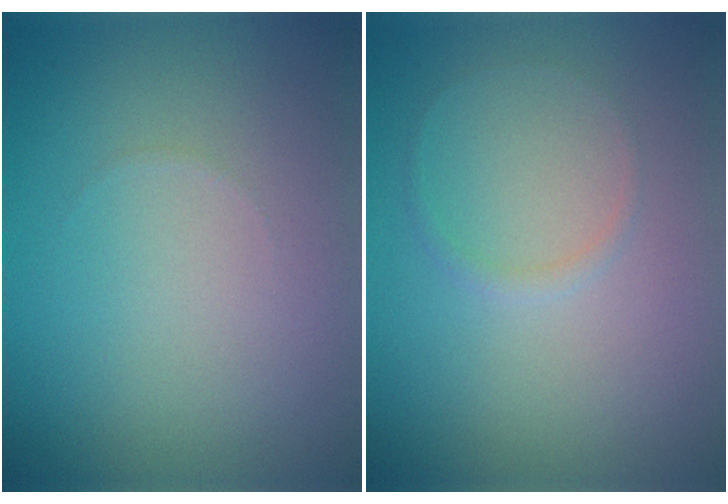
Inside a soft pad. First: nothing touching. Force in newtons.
{"total": 0.7, "press": 0.7, "slide": 0.1}